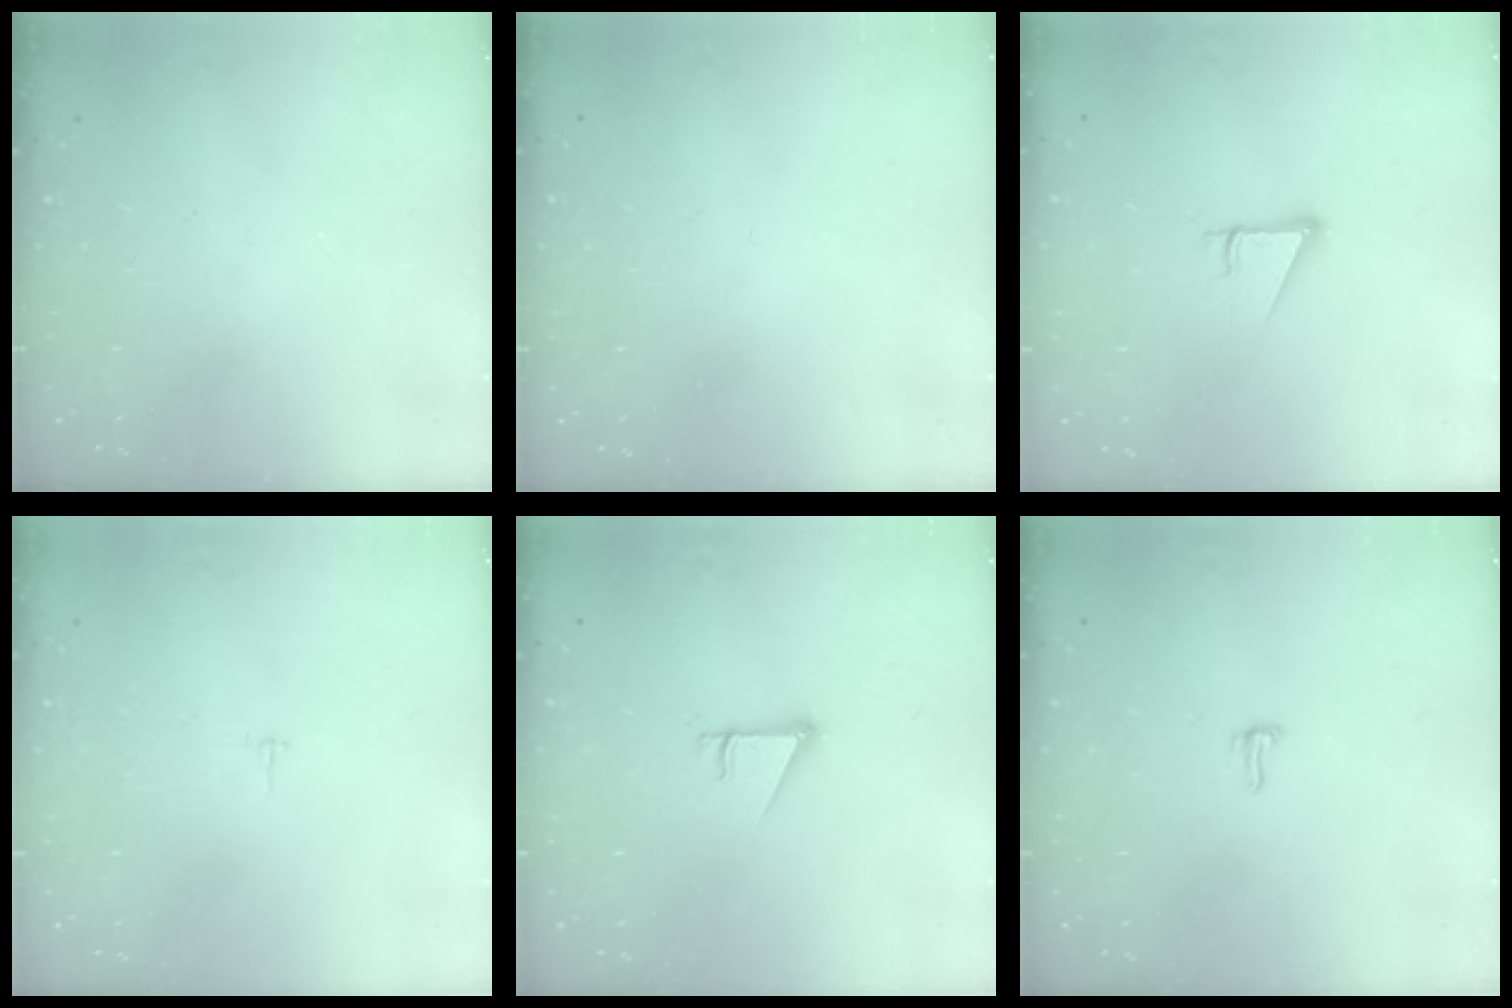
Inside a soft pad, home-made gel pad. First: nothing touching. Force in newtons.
{"total": 1.6, "press": 1.6, "slide": 0.1}
{"total": 3.3, "press": 3.3, "slide": 0.2}
{"total": 1.8, "press": 1.8, "slide": 0.1}
{"total": 2.5, "press": 2.5, "slide": 0.2}
{"total": 5.1, "press": 4.7, "slide": 2.0}